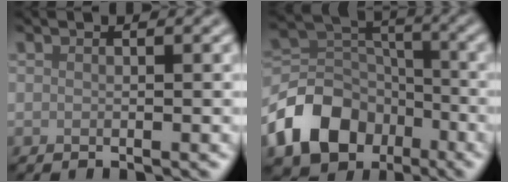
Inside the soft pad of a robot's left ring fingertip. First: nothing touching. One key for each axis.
{"total": 9.8, "fx": -5.1, "fy": 6.8, "fz": 4.8, "tx": -0.088, "ty": -0.004, "tz": -0.108}